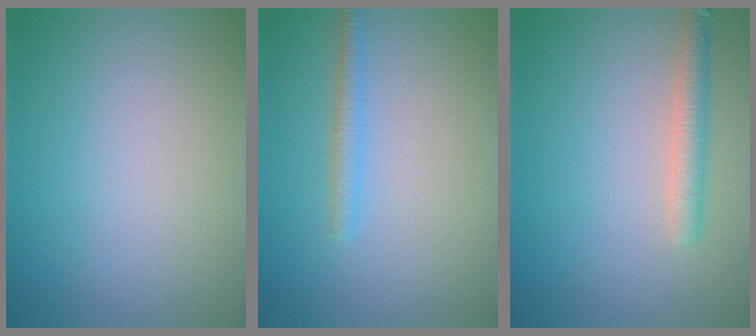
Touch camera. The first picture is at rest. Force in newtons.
{"total": 1.6, "press": 1.6, "slide": 0.0}
{"total": 2.2, "press": 2.2, "slide": 0.1}